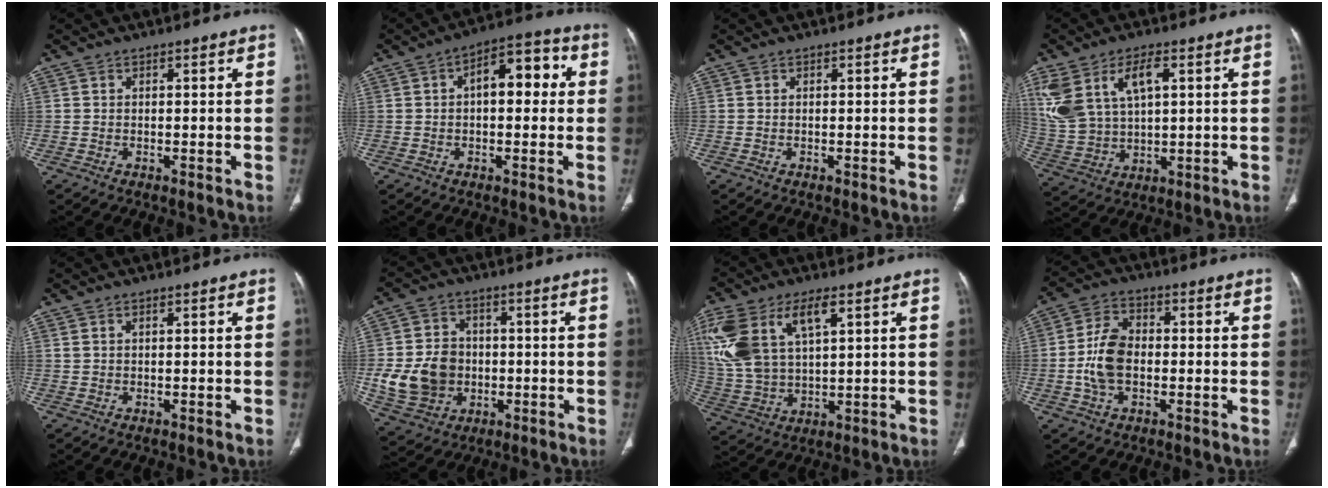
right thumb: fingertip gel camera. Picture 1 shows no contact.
{"total": 9.8, "force": [1.4, 5.1, 8.2], "torque": [-0.089, 0.031, 0.011]}
{"total": 0.0}
{"total": 13.9, "force": [5.3, 7.7, 10.2], "torque": [-0.225, -0.006, 0.119]}
{"total": 0.8, "force": [0.5, 0.4, 0.5], "torque": [-0.014, 0.008, 0.013]}
{"total": 12.6, "force": [-1.3, 10.5, 6.9], "torque": [-0.108, 0.008, -0.011]}
{"total": 17.9, "force": [7.0, 9.2, 13.7], "torque": [-0.303, -0.007, 0.141]}
{"total": 9.0, "force": [-1.0, 5.9, 6.8], "torque": [-0.130, 0.015, -0.023]}